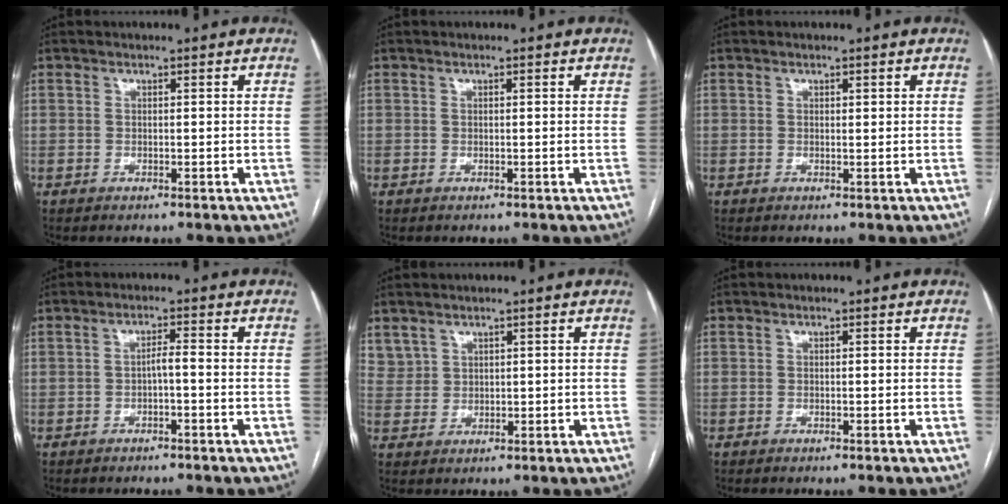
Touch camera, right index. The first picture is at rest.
{"total": 0.0}
{"total": 0.5, "force": [0.3, 0.2, 0.4], "torque": [-0.005, -0.001, 0.004]}
{"total": 1.9, "force": [-0.6, 0.2, 1.7], "torque": [-0.027, 0.004, -0.012]}
{"total": 3.0, "force": [2.2, 2.0, 0.4], "torque": [-0.004, 0.006, 0.052]}
{"total": 0.0}